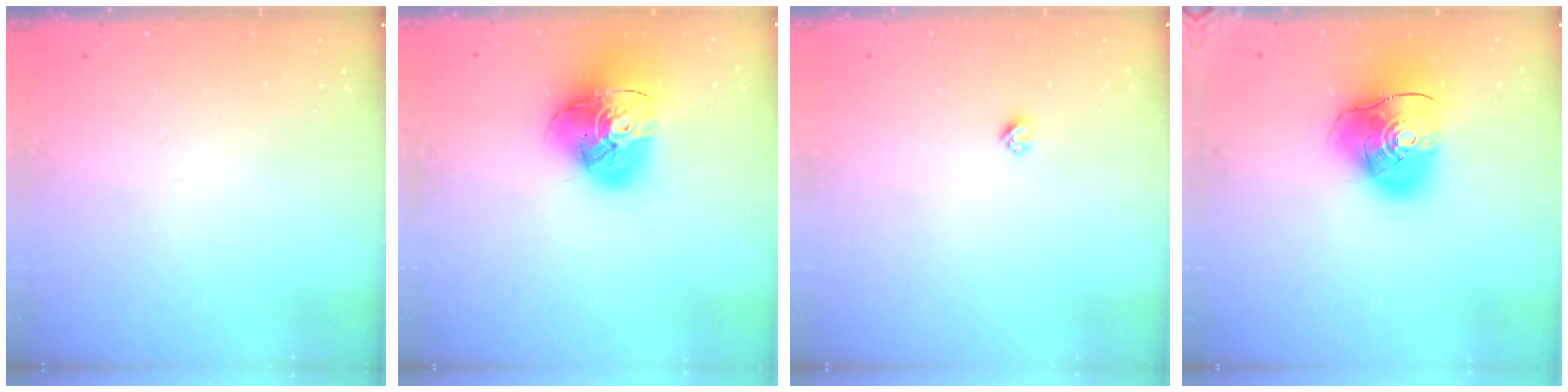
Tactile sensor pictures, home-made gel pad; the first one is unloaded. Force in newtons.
{"total": 19.0, "press": 18.8, "slide": 2.2}
{"total": 2.3, "press": 2.3, "slide": 0.2}
{"total": 15.1, "press": 14.9, "slide": 2.2}